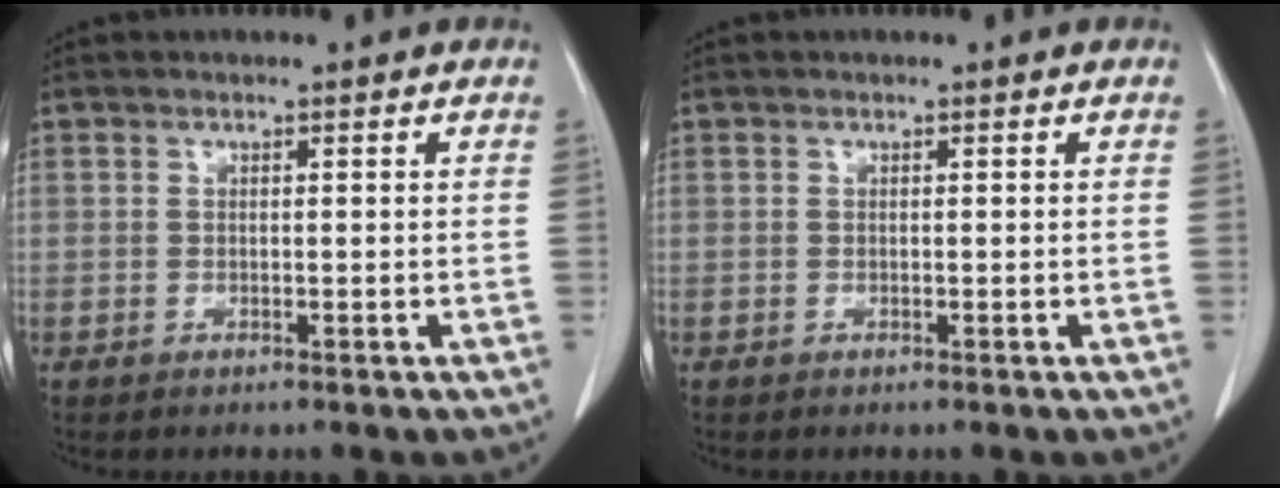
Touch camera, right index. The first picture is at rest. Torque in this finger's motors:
{"motor_torque": [-0.03, 0.03, -0.02, 0.00]}